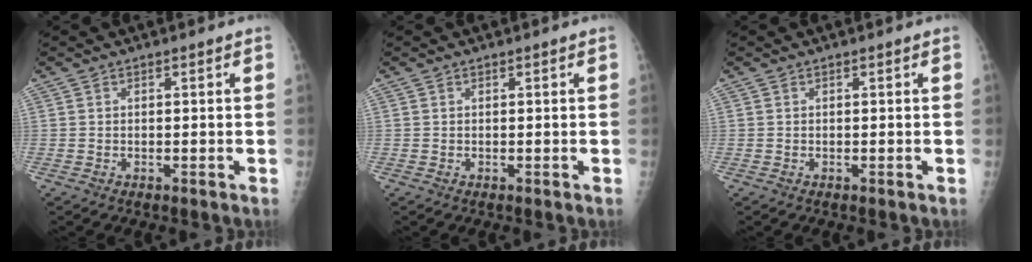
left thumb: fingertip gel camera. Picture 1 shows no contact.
{"total": 0.0}
{"total": 0.0}